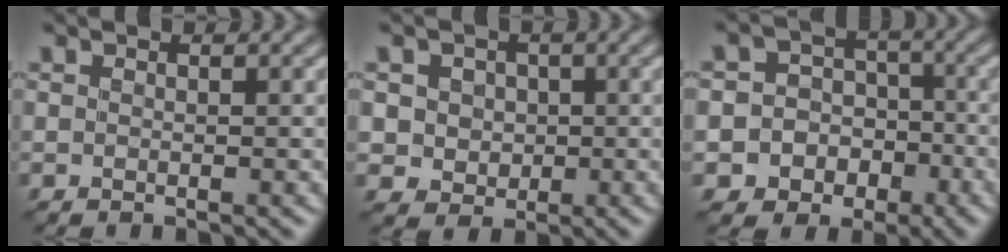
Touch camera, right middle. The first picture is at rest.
{"total": 3.5, "force": [0.7, 3.1, 1.4], "torque": [-0.019, 0.011, 0.009]}
{"total": 7.8, "force": [-3.5, 6.9, 1.2], "torque": [-0.015, -0.001, -0.075]}